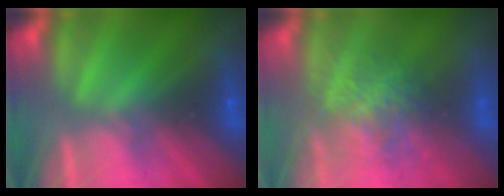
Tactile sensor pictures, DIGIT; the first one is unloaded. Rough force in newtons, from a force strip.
{"total": 3.5}